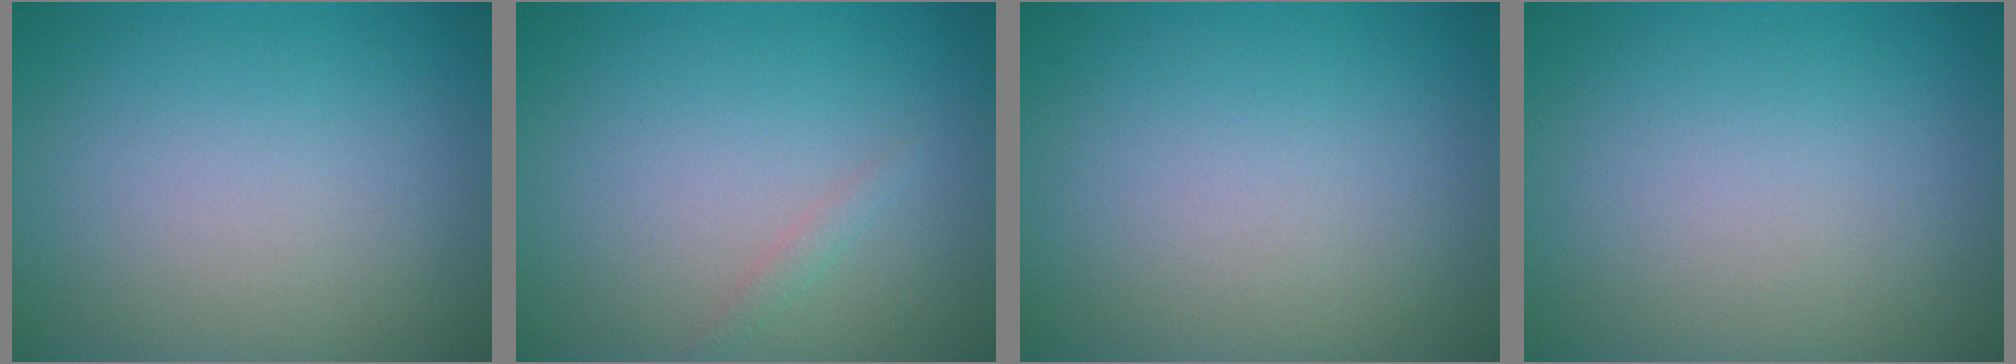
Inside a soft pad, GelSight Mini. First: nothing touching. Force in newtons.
{"total": 0.8, "press": 0.8, "slide": 0.0}
{"total": 0.0}
{"total": 0.0}